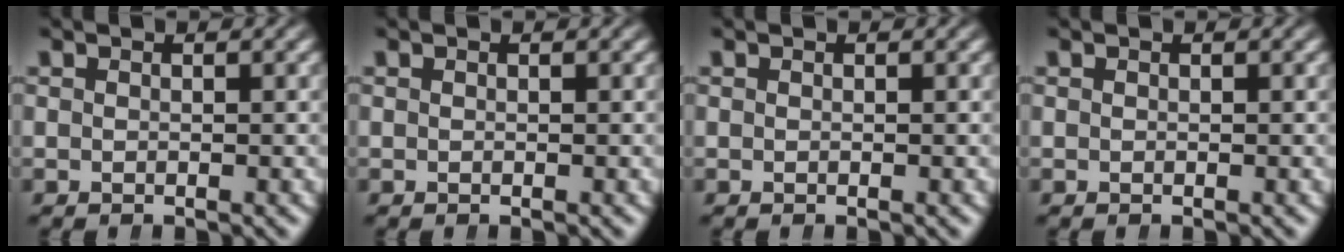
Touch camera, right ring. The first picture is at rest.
{"total": 0.0}
{"total": 0.0}
{"total": 0.0}